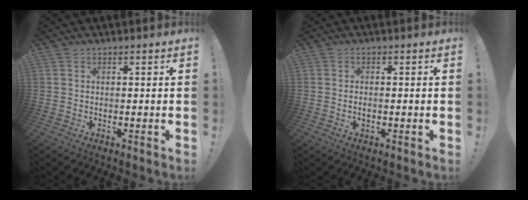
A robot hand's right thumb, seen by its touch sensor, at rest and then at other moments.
{"total": 1.3, "force": [-0.5, 0.6, 1.0], "torque": [-0.020, 0.002, -0.009]}